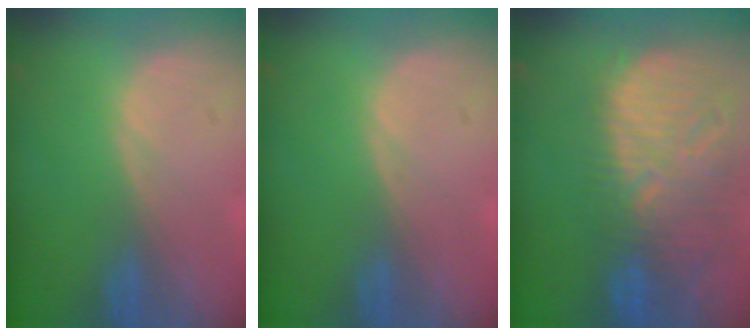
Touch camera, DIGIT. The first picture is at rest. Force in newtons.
{"total": 0.0}
{"total": 13.4, "press": 11.5, "slide": 7.0}